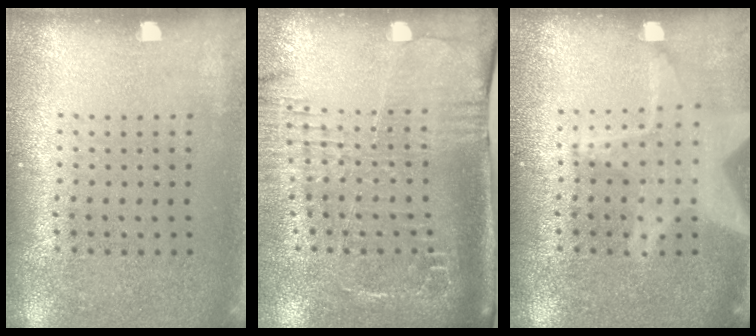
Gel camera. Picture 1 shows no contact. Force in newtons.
{"total": 2.6, "press": 2.0, "slide": 1.7}
{"total": 3.0, "press": 3.0, "slide": 0.4}